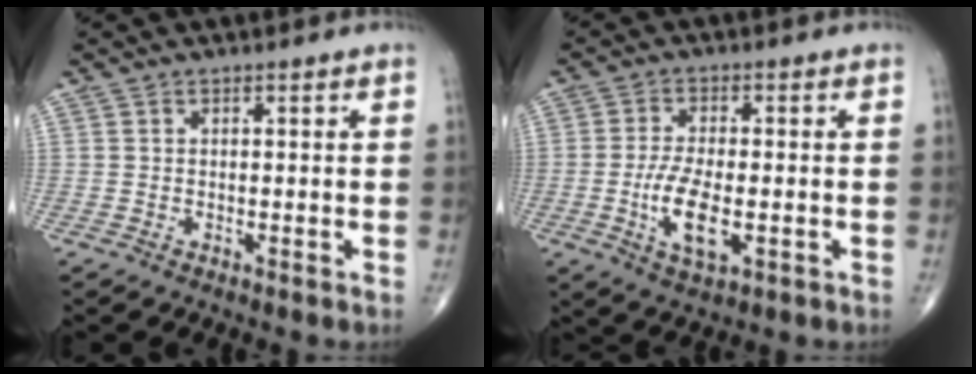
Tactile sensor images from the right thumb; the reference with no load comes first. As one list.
[{"total": 8.4, "force": [-1.9, 3.5, 7.3], "torque": [-0.143, -0.002, -0.032]}]